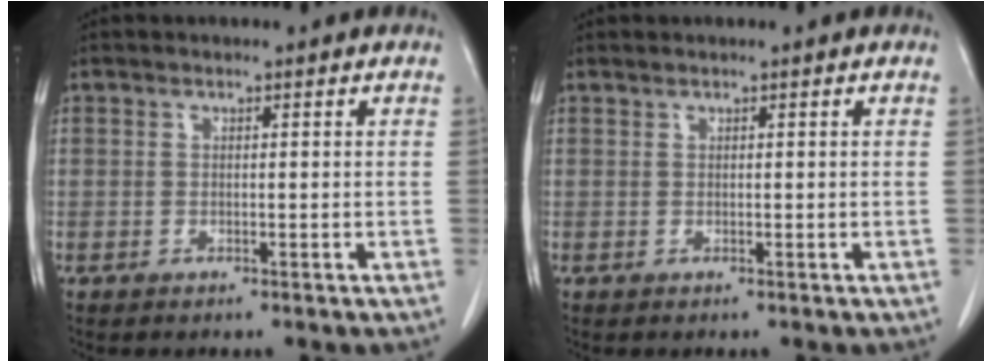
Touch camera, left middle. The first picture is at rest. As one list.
[{"total": 0.0}]